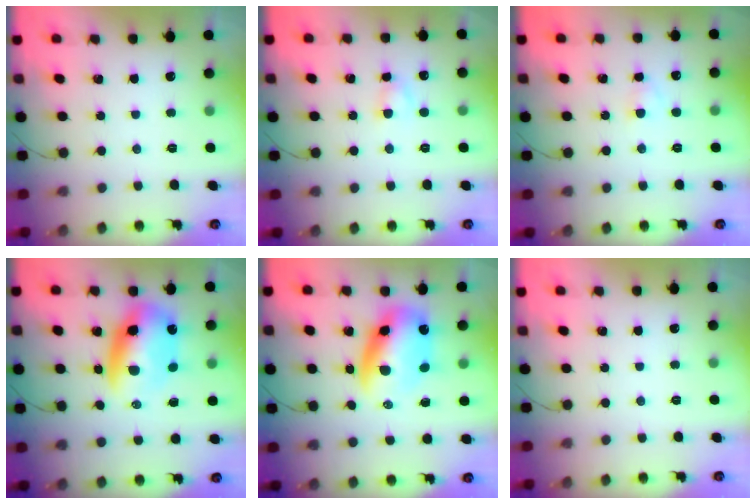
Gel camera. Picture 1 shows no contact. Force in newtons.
{"total": 3.7, "press": 3.5, "slide": 1.3}
{"total": 2.5, "press": 2.3, "slide": 1.1}
{"total": 11.7, "press": 11.3, "slide": 2.8}
{"total": 10.9, "press": 10.7, "slide": 2.2}
{"total": 0.0}